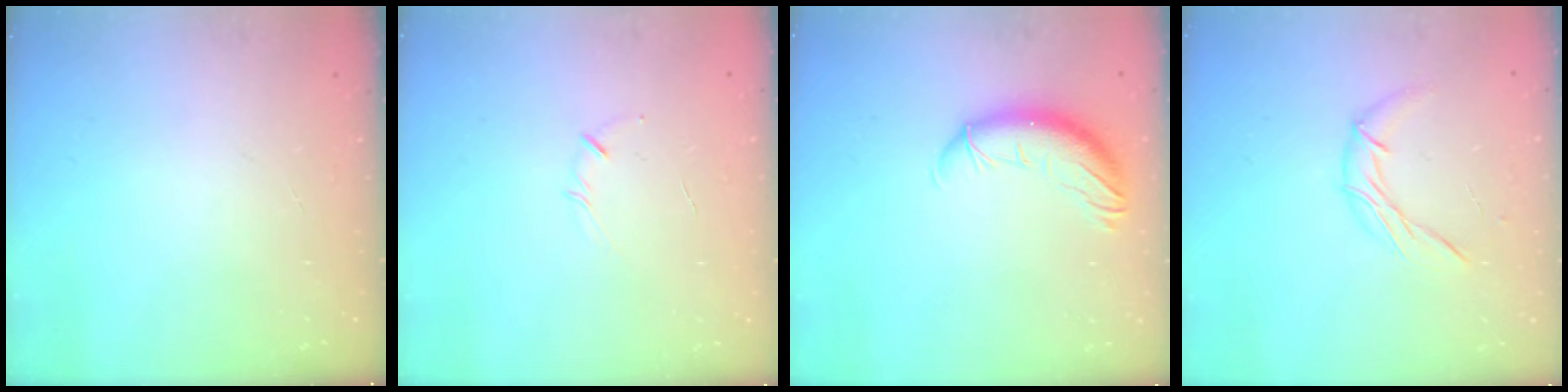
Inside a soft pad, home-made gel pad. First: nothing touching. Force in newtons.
{"total": 3.1, "press": 3.0, "slide": 0.7}
{"total": 11.2, "press": 11.1, "slide": 1.7}
{"total": 6.8, "press": 6.8, "slide": 0.7}